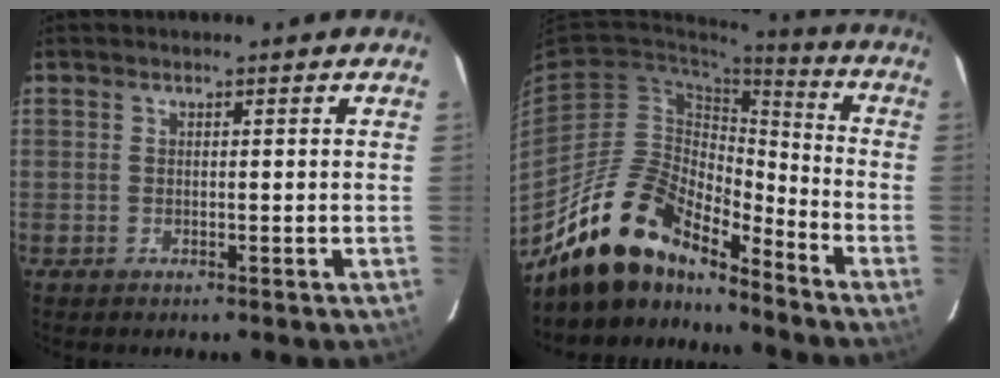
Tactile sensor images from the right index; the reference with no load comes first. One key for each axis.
{"total": 17.1, "fx": -14.4, "fy": 5.7, "fz": 7.1, "tx": -0.135, "ty": 0.011, "tz": -0.262}